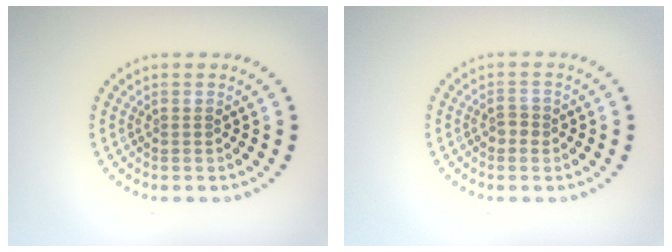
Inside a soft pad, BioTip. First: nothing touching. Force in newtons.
{"total": 1.2, "press": 1.1, "slide": 0.4}